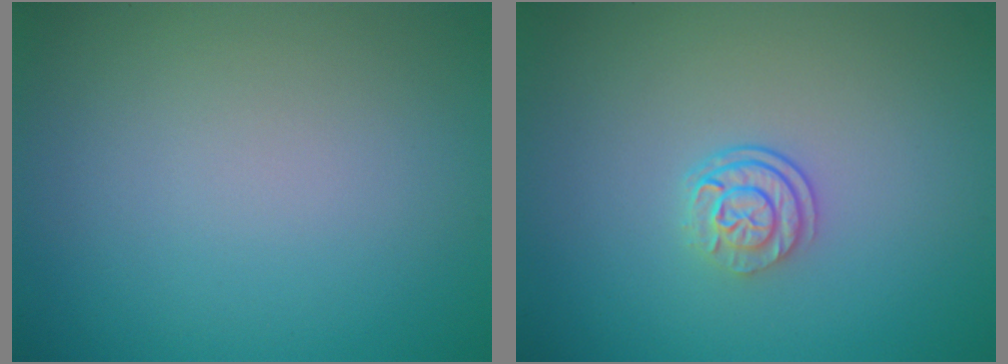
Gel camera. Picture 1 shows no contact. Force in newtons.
{"total": 2.4, "press": 1.8, "slide": 1.7}